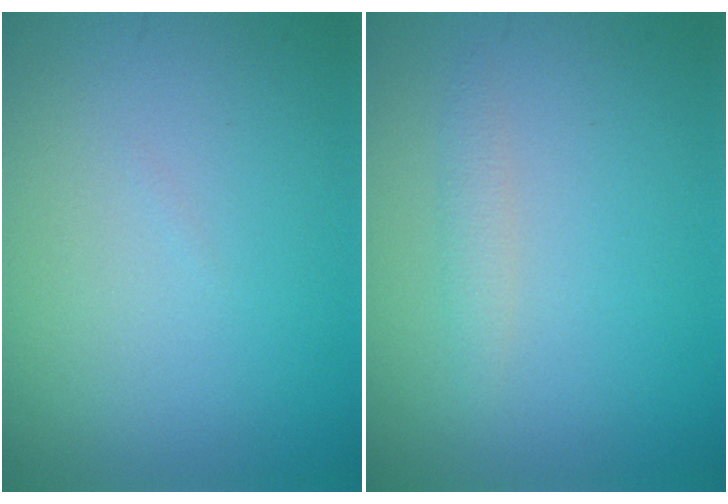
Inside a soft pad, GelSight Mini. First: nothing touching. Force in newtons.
{"total": 1.1, "press": 1.1, "slide": 0.1}